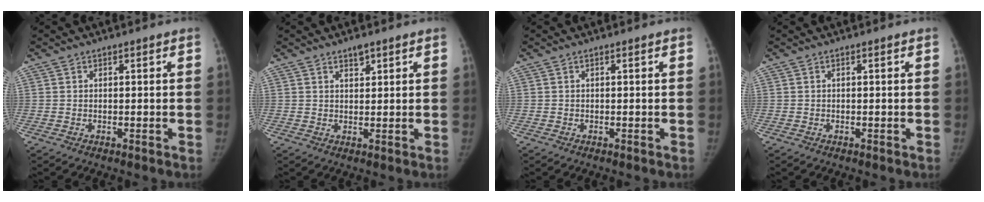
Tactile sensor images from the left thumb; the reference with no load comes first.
{"total": 2.2, "force": [1.6, 1.0, 1.1], "torque": [-0.007, -0.011, 0.027]}
{"total": 0.0}
{"total": 0.0}